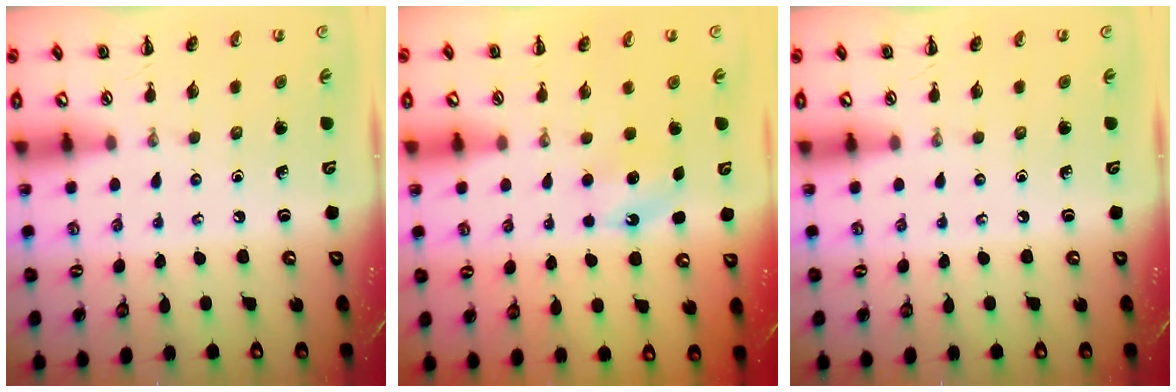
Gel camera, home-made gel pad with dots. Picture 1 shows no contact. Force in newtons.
{"total": 5.0, "press": 4.8, "slide": 1.4}
{"total": 0.0}